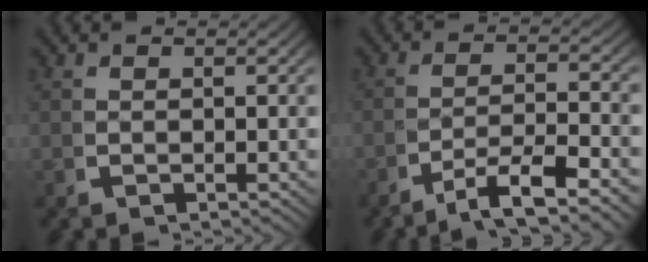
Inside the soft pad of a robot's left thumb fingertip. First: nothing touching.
{"total": 5.1, "force": [-2.5, 2.1, 4.0], "torque": [-0.070, -0.010, -0.039]}